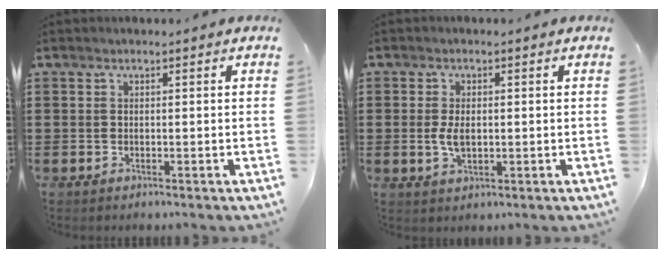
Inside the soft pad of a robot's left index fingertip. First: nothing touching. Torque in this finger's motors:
{"motor_torque": [0.48, 0.46, 0.17, 0.05]}